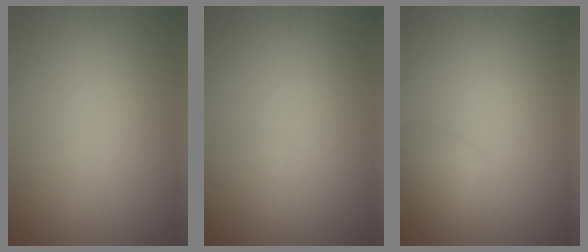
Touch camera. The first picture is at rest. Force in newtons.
{"total": 0.0}
{"total": 1.7, "press": 1.7, "slide": 0.2}